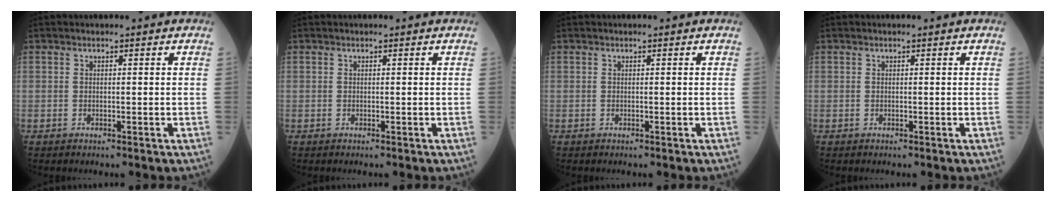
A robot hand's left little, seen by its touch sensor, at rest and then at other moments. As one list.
[{"total": 0.0}, {"total": 0.0}, {"total": 0.0}]